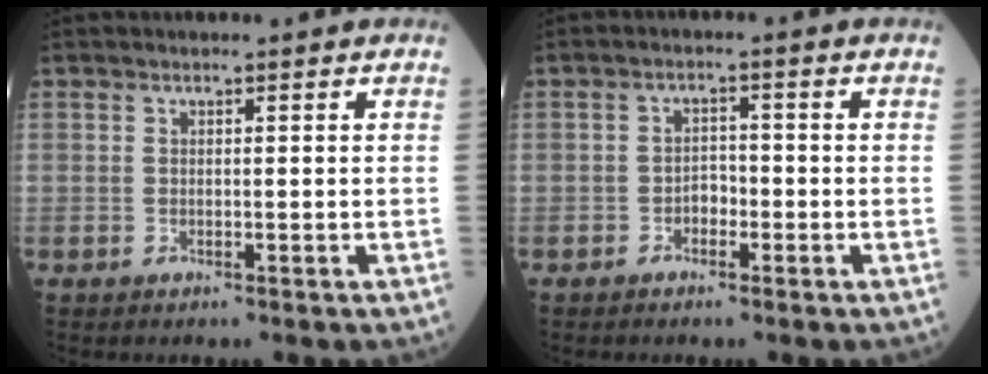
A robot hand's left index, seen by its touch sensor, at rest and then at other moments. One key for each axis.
{"total": 2.1, "fx": -1.1, "fy": 1.2, "fz": 1.3, "tx": -0.016, "ty": 0.007, "tz": -0.022}